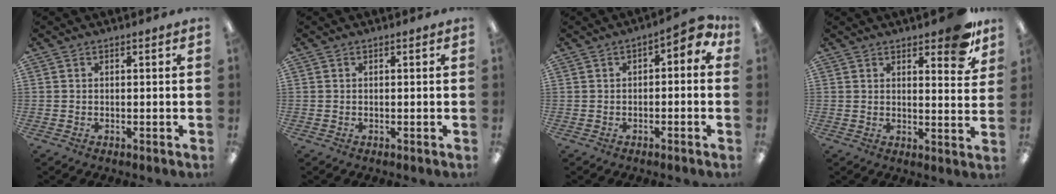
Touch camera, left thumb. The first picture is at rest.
{"total": 0.0}
{"total": 4.0, "force": [-0.2, 2.3, 3.3], "torque": [-0.046, 0.003, -0.010]}
{"total": 8.8, "force": [6.6, 3.1, 5.0], "torque": [-0.050, -0.043, 0.109]}